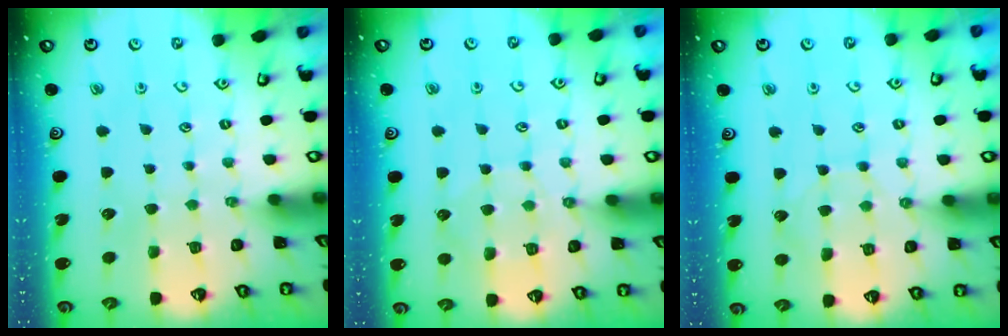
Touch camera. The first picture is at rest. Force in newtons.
{"total": 6.4, "press": 6.4, "slide": 0.7}
{"total": 4.9, "press": 4.9, "slide": 0.3}